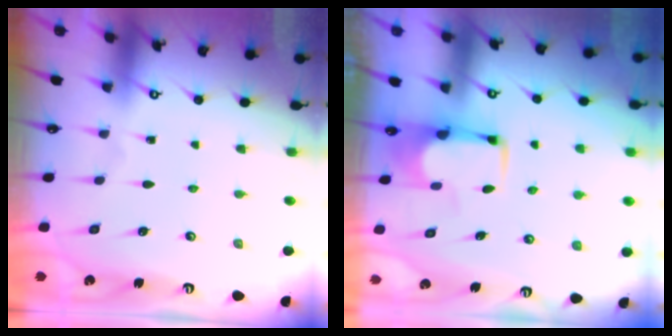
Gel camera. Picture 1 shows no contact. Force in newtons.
{"total": 1.9, "press": 1.6, "slide": 1.0}